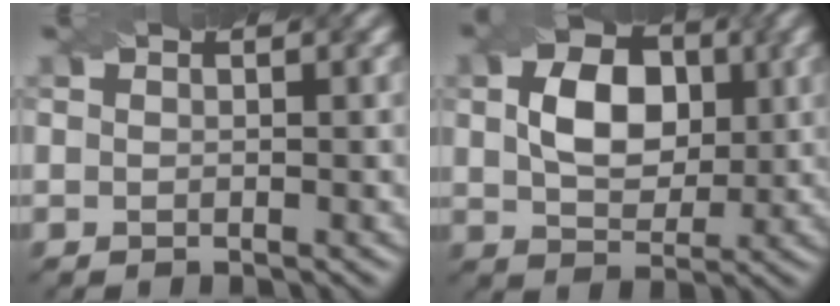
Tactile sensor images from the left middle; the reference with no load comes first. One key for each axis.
{"total": 6.3, "fx": 1.1, "fy": 4.2, "fz": 4.5, "tx": -0.084, "ty": 0.003, "tz": 0.015}